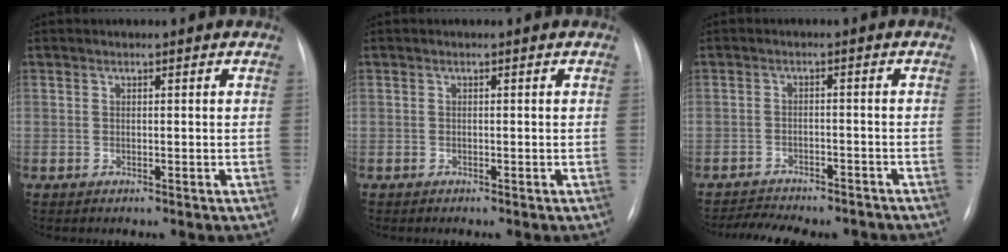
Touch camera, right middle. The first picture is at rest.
{"total": 0.0}
{"total": 10.3, "force": [-9.4, 2.9, 3.1], "torque": [-0.050, 0.012, -0.119]}